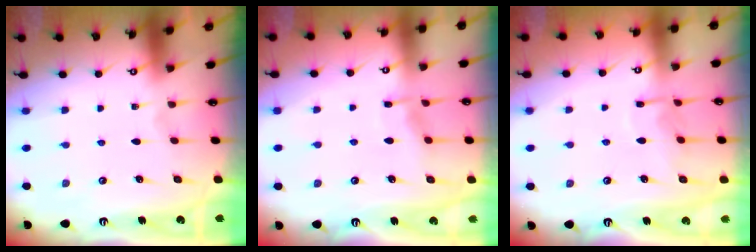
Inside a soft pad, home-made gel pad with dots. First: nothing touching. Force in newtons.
{"total": 5.0, "press": 4.9, "slide": 0.3}
{"total": 6.3, "press": 6.3, "slide": 0.5}